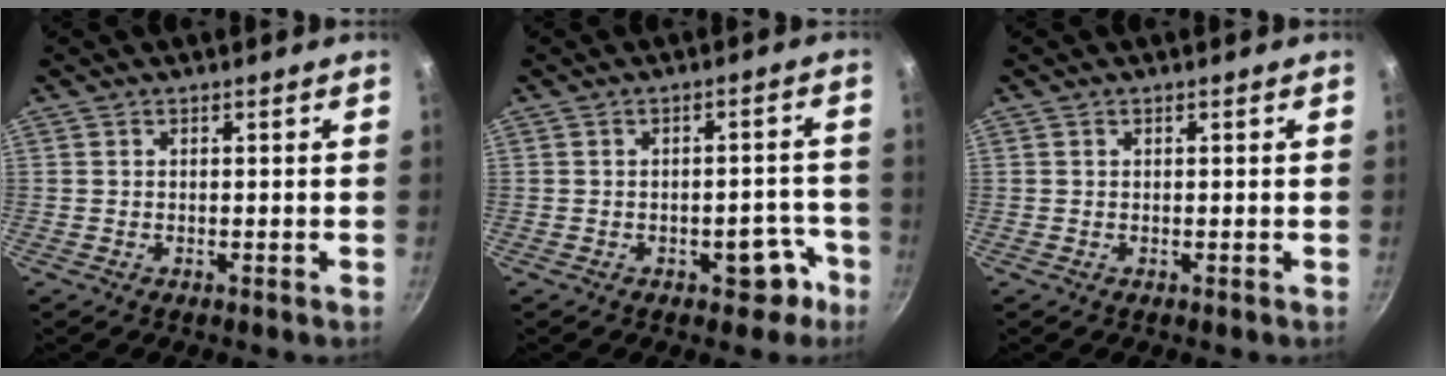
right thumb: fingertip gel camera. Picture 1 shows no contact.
{"total": 5.8, "force": [-3.1, 3.4, 3.5], "torque": [-0.004, 0.038, -0.026]}
{"total": 0.0}